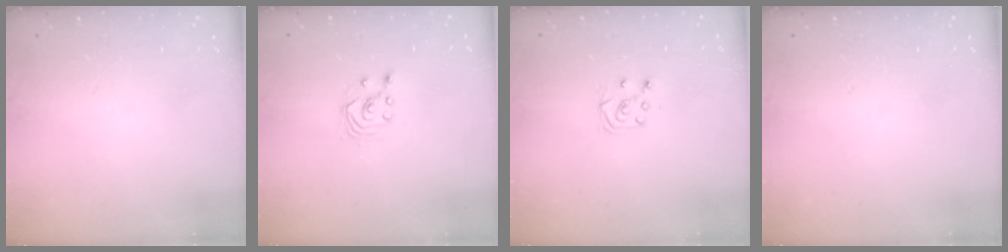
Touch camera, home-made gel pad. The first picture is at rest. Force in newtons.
{"total": 1.7, "press": 1.7, "slide": 0.2}
{"total": 5.8, "press": 5.7, "slide": 0.6}
{"total": 0.0}